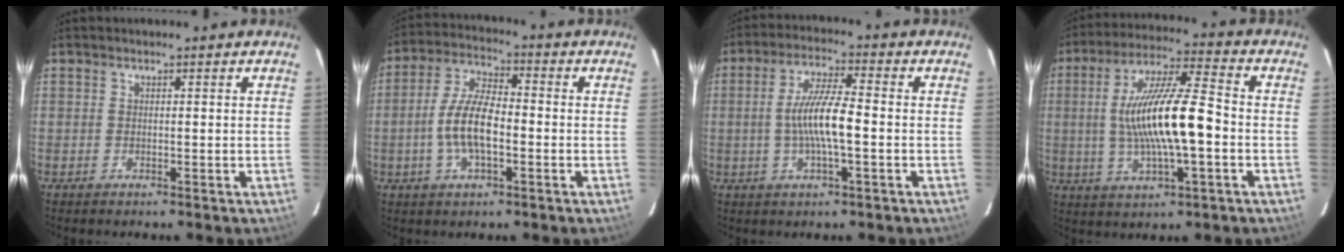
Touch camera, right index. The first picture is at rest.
{"total": 9.7, "force": [-2.3, 3.8, 8.7], "torque": [-0.179, 0.006, -0.044]}
{"total": 8.7, "force": [-1.3, 1.3, 8.5], "torque": [-0.165, 0.002, -0.023]}
{"total": 15.8, "force": [-1.5, 3.2, 15.4], "torque": [-0.287, 0.007, -0.025]}